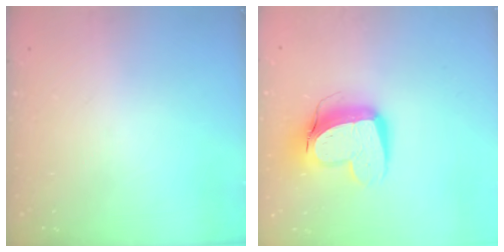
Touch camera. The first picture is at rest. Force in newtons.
{"total": 13.5, "press": 13.4, "slide": 1.4}